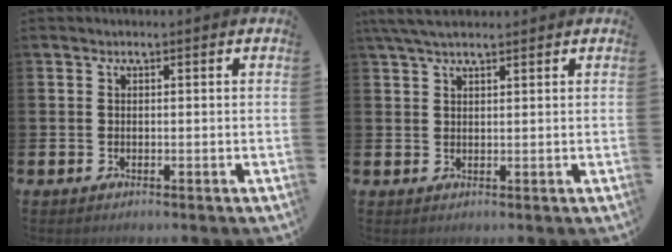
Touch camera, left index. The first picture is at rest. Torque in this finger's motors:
{"motor_torque": [0.92, -1.21, 0.15, 0.04]}